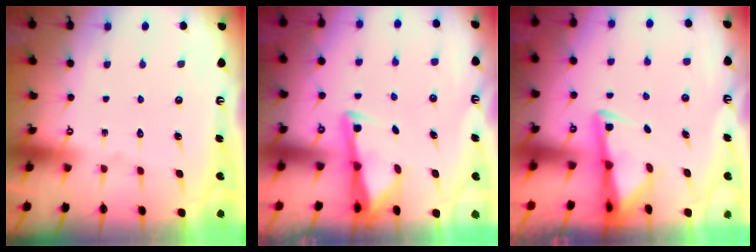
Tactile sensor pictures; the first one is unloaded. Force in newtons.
{"total": 2.9, "press": 2.8, "slide": 0.4}
{"total": 3.0, "press": 2.9, "slide": 0.6}